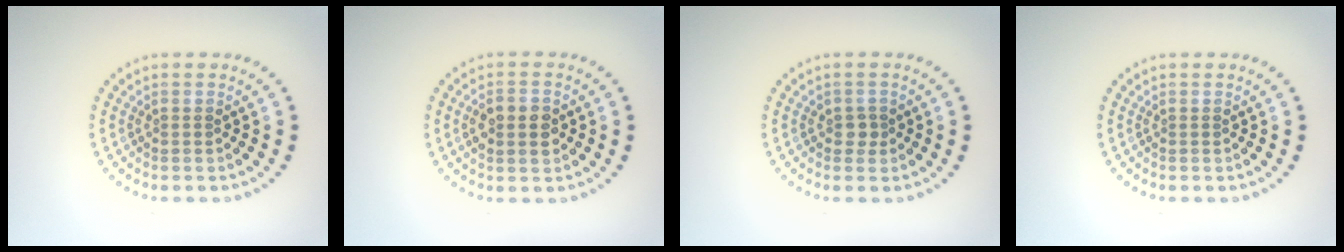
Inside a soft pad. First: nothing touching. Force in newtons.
{"total": 2.9, "press": 2.9, "slide": 0.1}
{"total": 1.1, "press": 1.0, "slide": 0.6}
{"total": 0.0}